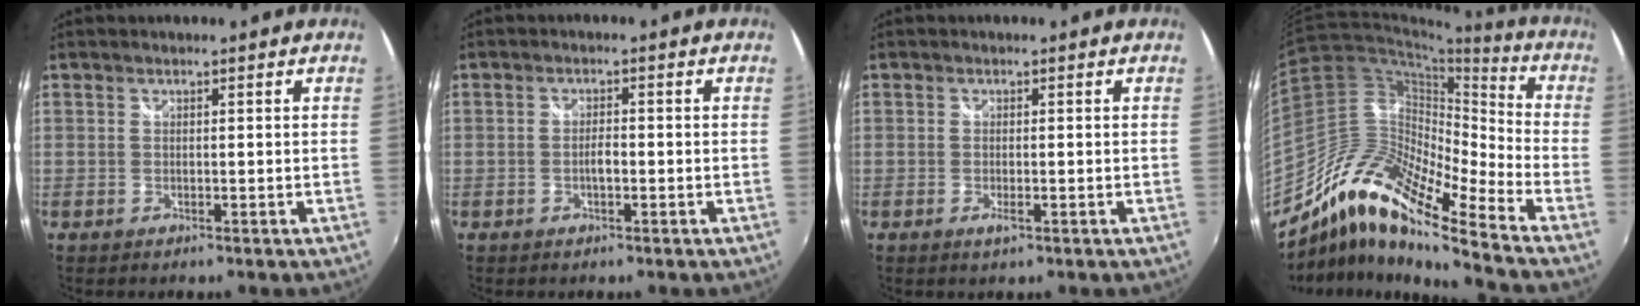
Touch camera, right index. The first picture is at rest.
{"total": 1.7, "force": [-0.6, 0.6, 1.5], "torque": [-0.030, 0.001, -0.012]}
{"total": 1.5, "force": [-0.7, 0.3, 1.3], "torque": [-0.028, -0.004, -0.010]}
{"total": 14.1, "force": [-11.0, 1.6, 8.8], "torque": [-0.140, 0.005, -0.228]}